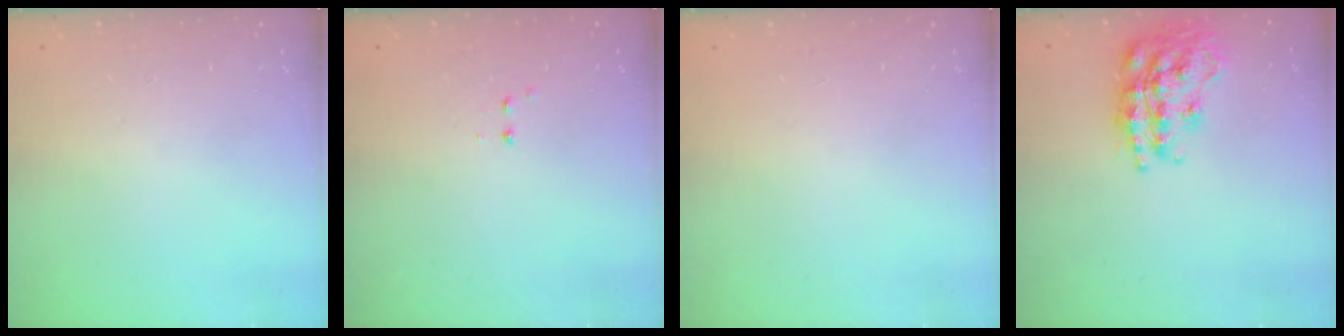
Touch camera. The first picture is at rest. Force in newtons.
{"total": 1.2, "press": 1.1, "slide": 0.5}
{"total": 0.0}
{"total": 20.5, "press": 20.5, "slide": 1.4}